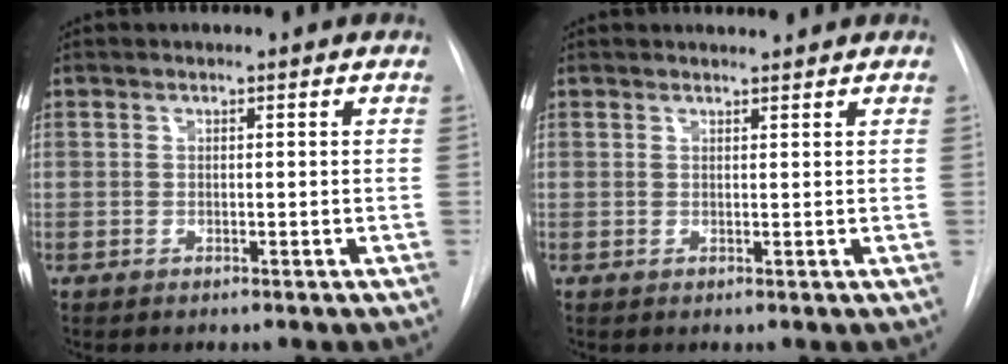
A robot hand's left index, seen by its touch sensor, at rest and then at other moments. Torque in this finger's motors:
{"motor_torque": [0.23, -0.13, 0.03, 0.01]}